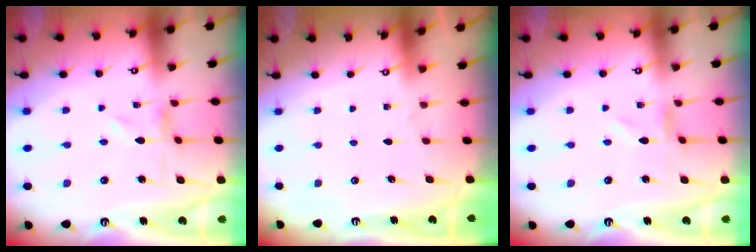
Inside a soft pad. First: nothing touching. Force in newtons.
{"total": 0.0}
{"total": 0.0}